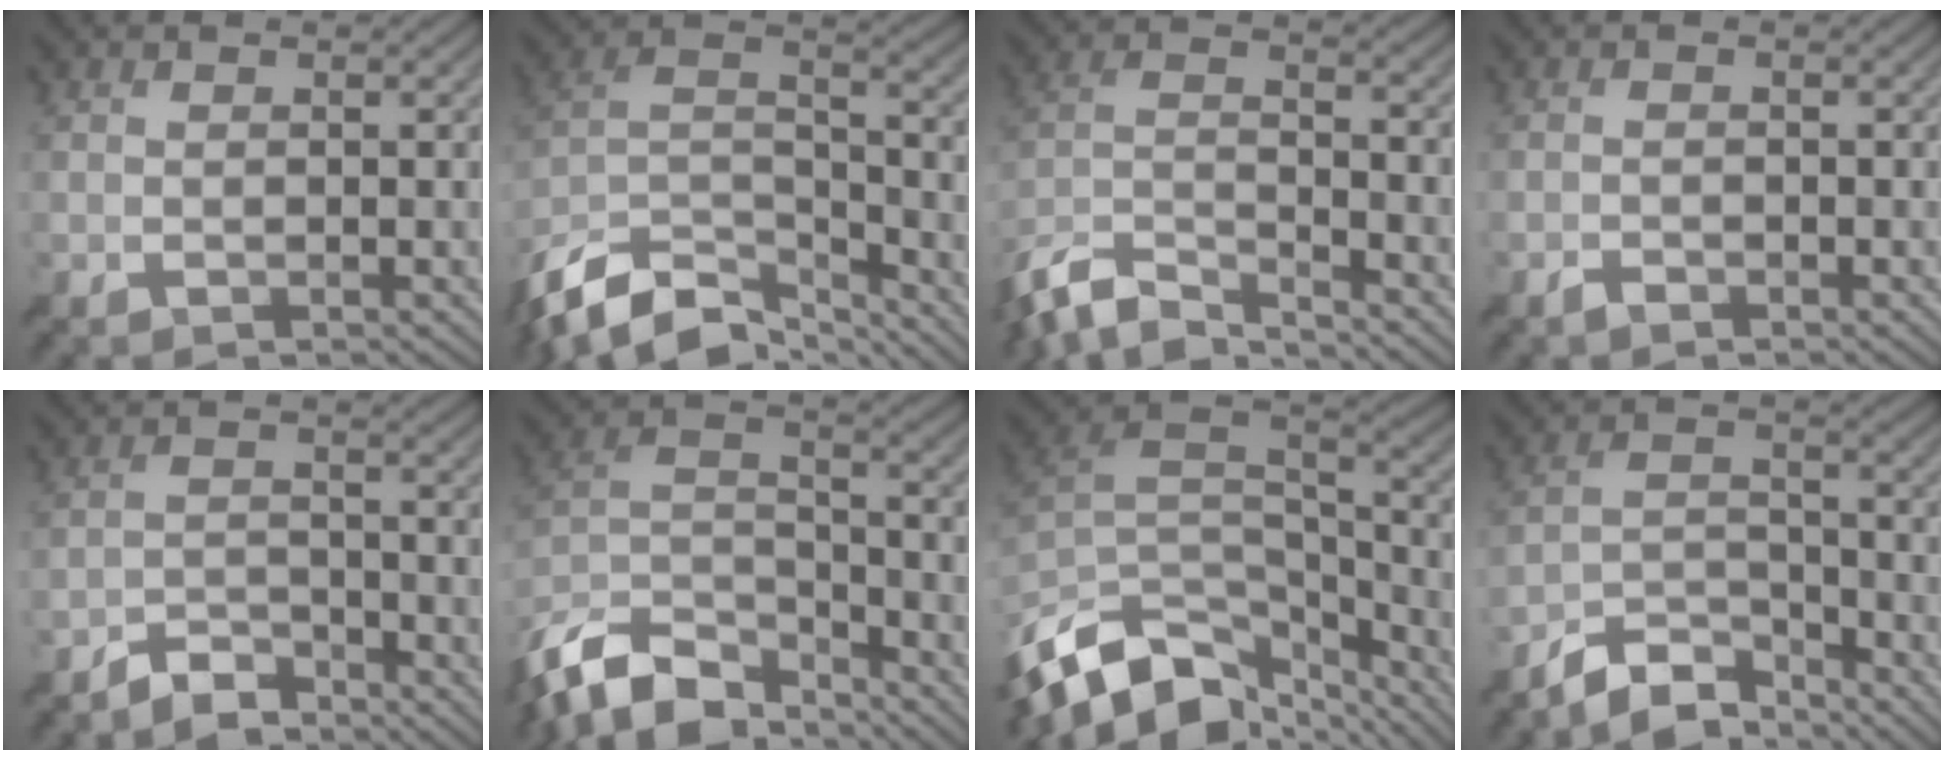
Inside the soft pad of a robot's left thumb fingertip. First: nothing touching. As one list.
[{"total": 14.1, "force": [-10.8, 6.2, 6.7], "torque": [-0.180, -0.011, -0.188]}, {"total": 10.3, "force": [-8.7, 2.6, 4.9], "torque": [-0.107, -0.010, -0.176]}, {"total": 1.2, "force": [-1.0, 0.4, 0.3], "torque": [-0.004, -0.001, -0.020]}, {"total": 4.0, "force": [-3.7, 1.3, 0.9], "torque": [-0.014, 0.001, -0.077]}, {"total": 13.6, "force": [-11.1, 5.3, 5.8], "torque": [-0.143, 0.004, -0.212]}, {"total": 15.1, "force": [-10.3, 7.5, 8.1], "torque": [-0.222, -0.017, -0.164]}, {"total": 7.3, "force": [-6.4, 2.4, 2.4], "torque": [-0.044, -0.002, -0.129]}]